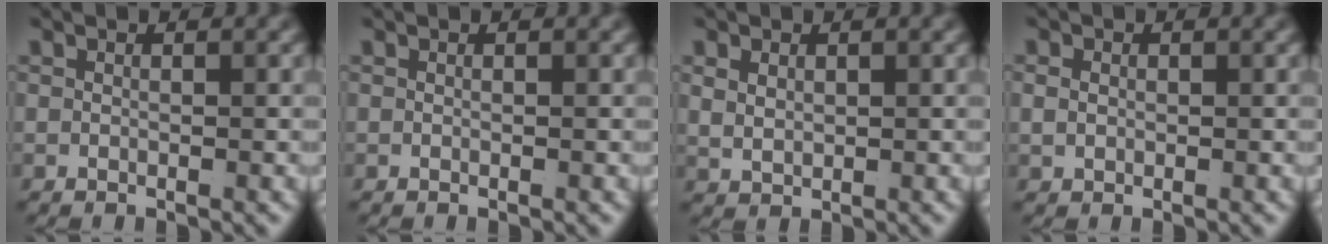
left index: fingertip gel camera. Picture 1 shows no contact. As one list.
[{"total": 0.0}, {"total": 1.6, "force": [0.8, 1.1, 0.9], "torque": [-0.023, -0.009, 0.027]}, {"total": 1.1, "force": [0.2, 0.8, 0.6], "torque": [-0.017, -0.007, 0.012]}]